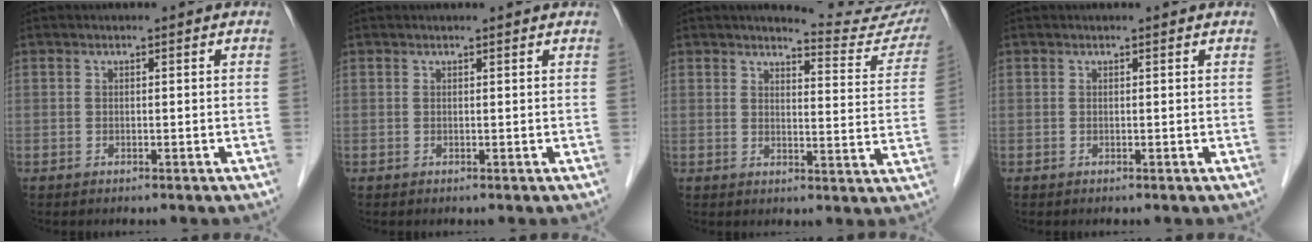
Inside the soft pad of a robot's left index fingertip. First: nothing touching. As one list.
[{"total": 1.2, "force": [1.2, -0.1, 0.2], "torque": [-0.014, 0.001, 0.013]}, {"total": 11.6, "force": [11.4, 0.8, 1.6], "torque": [-0.007, -0.063, 0.115]}, {"total": 0.6, "force": [0.6, 0.0, 0.1], "torque": [-0.008, -0.001, 0.007]}]